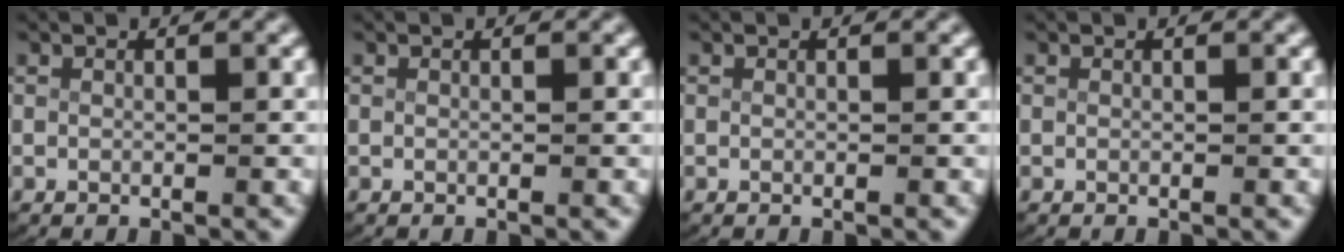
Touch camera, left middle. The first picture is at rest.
{"total": 0.0}
{"total": 0.0}
{"total": 0.0}